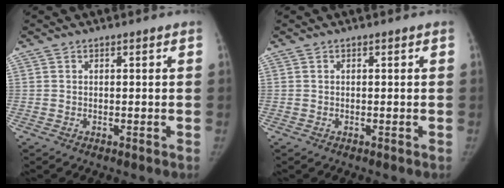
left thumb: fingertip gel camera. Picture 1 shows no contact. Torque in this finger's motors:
{"motor_torque": [0.19, -0.12, 0.19, -0.66, 0.07]}